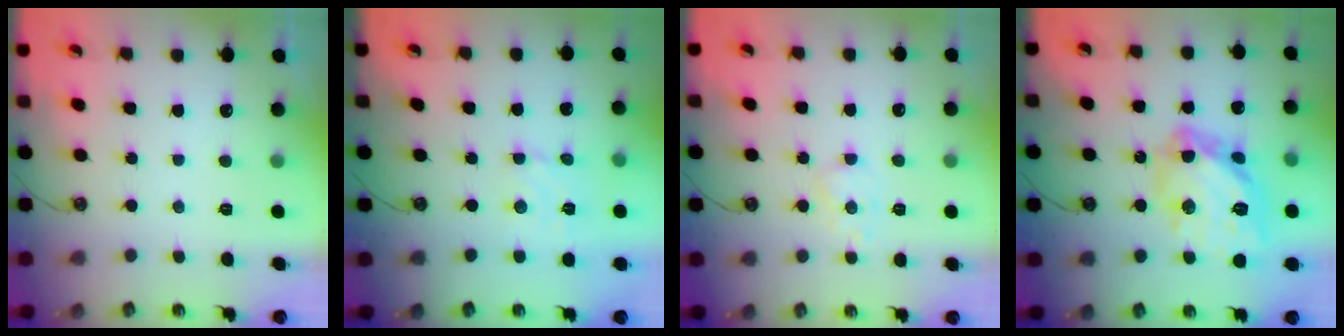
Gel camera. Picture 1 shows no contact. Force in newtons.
{"total": 2.8, "press": 2.7, "slide": 0.4}
{"total": 4.8, "press": 4.7, "slide": 1.2}
{"total": 19.6, "press": 19.5, "slide": 1.9}